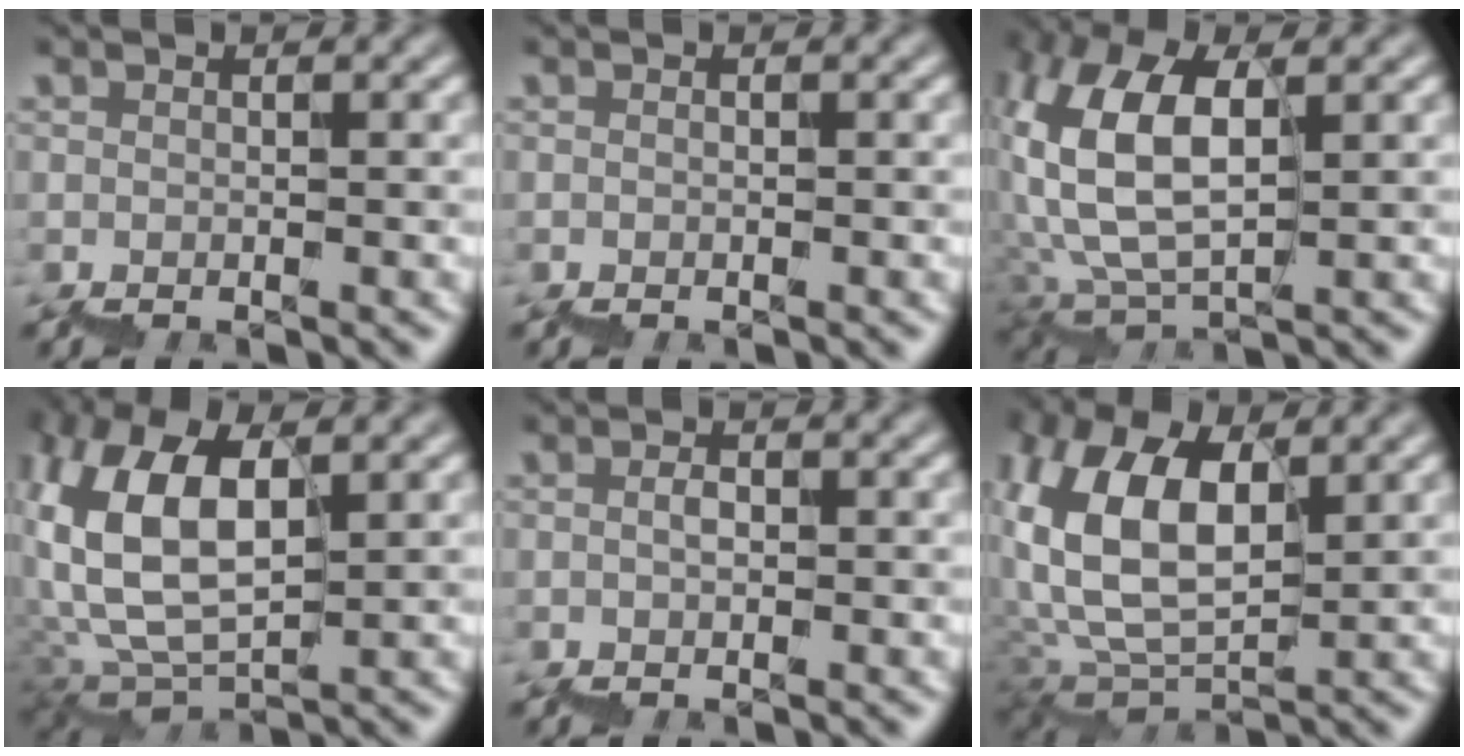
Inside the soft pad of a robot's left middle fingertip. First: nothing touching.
{"total": 0.0}
{"total": 7.4, "force": [3.3, 2.9, 6.0], "torque": [-0.143, 0.015, 0.057]}
{"total": 8.8, "force": [4.6, 3.6, 6.6], "torque": [-0.150, 0.019, 0.084]}
{"total": 0.5, "force": [-0.1, 0.2, 0.5], "torque": [-0.007, 0.002, -0.004]}
{"total": 9.1, "force": [4.9, 4.4, 6.3], "torque": [-0.151, 0.020, 0.091]}